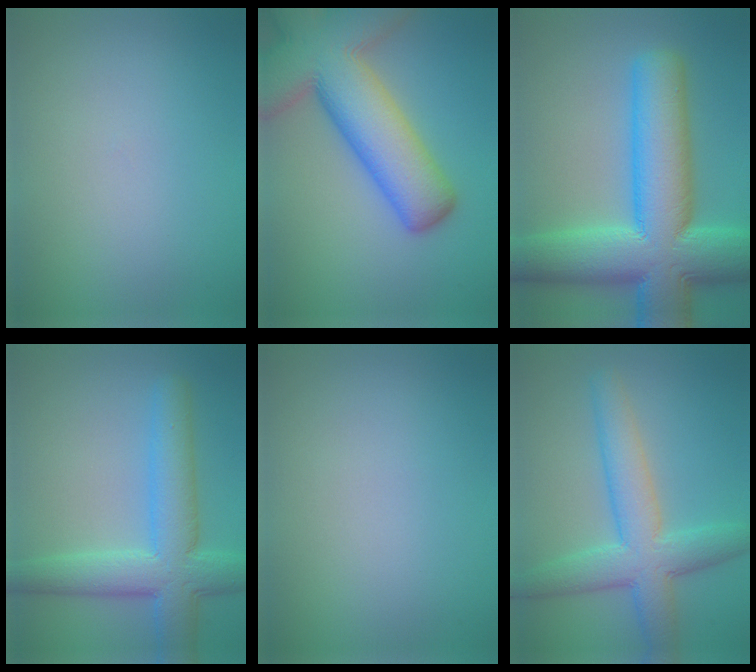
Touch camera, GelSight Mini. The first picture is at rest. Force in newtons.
{"total": 13.5, "press": 13.5, "slide": 0.8}
{"total": 14.3, "press": 14.3, "slide": 0.4}
{"total": 7.3, "press": 7.3, "slide": 0.3}
{"total": 0.0}
{"total": 6.5, "press": 6.5, "slide": 0.2}